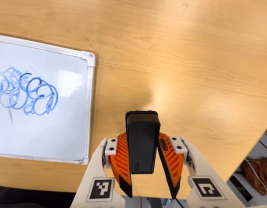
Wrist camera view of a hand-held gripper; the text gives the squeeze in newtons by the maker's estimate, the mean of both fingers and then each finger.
{"total": 7.0, "left": 5.7, "right": 8.3}